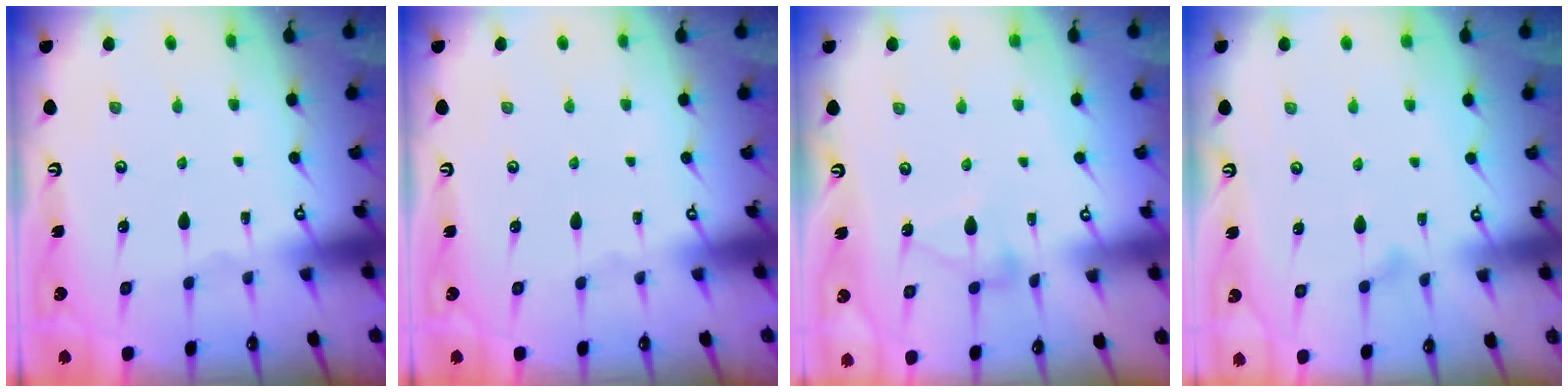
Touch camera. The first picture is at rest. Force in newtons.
{"total": 0.0}
{"total": 4.6, "press": 4.6, "slide": 0.5}
{"total": 8.5, "press": 8.5, "slide": 0.5}